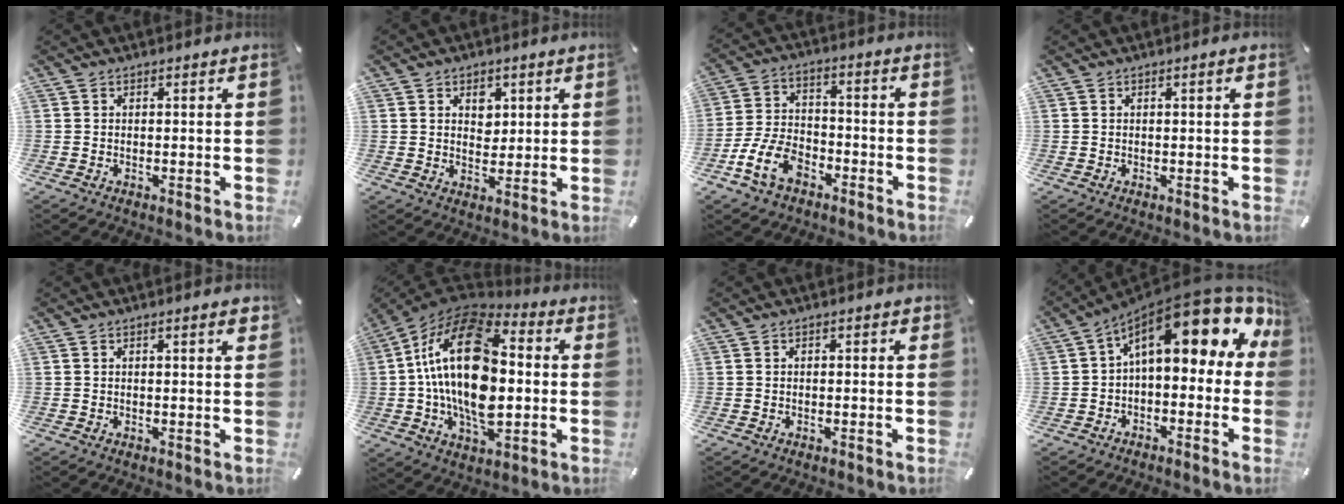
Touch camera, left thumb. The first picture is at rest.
{"total": 4.5, "force": [1.7, 3.8, 1.8], "torque": [-0.006, -0.008, 0.022]}
{"total": 11.0, "force": [-5.8, 7.4, 5.9], "torque": [-0.131, 0.031, -0.106]}
{"total": 1.3, "force": [0.2, 0.2, 1.3], "torque": [-0.023, 0.001, 0.003]}
{"total": 1.9, "force": [0.6, 0.3, 1.8], "torque": [-0.027, 0.001, 0.007]}
{"total": 25.0, "force": [0.3, 14.7, 20.2], "torque": [-0.405, 0.005, 0.001]}
{"total": 0.6, "force": [-0.2, 0.4, 0.5], "torque": [-0.009, 0.001, -0.005]}
{"total": 17.7, "force": [7.7, 7.2, 14.2], "torque": [-0.206, -0.068, 0.126]}